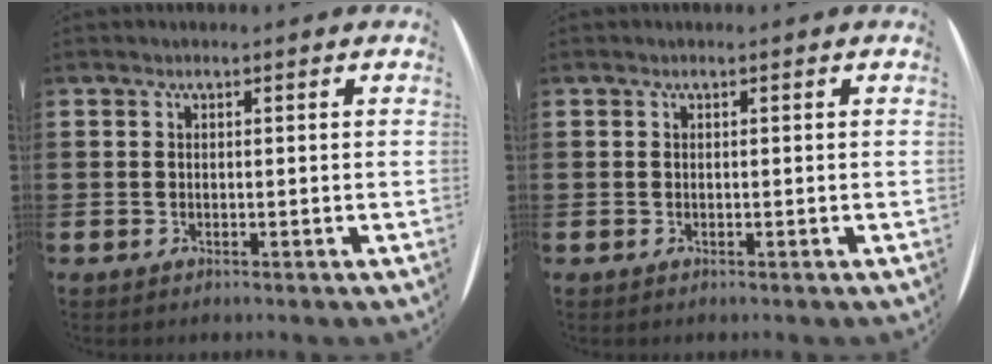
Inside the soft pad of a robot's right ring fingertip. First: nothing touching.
{"total": 0.0}